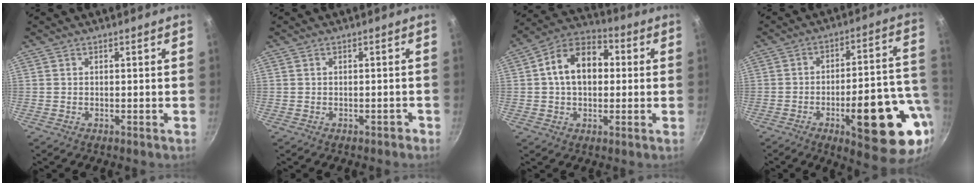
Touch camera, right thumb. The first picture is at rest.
{"total": 0.9, "force": [-0.6, 0.6, 0.4], "torque": [0.006, 0.018, 0.004]}
{"total": 13.2, "force": [1.5, 9.1, 9.5], "torque": [-0.121, 0.029, 0.006]}
{"total": 22.0, "force": [-7.3, 7.1, 19.5], "torque": [-0.225, 0.024, -0.097]}